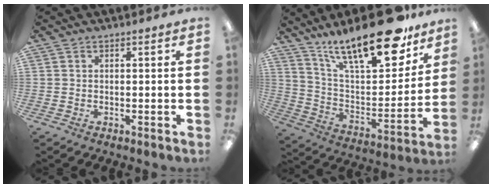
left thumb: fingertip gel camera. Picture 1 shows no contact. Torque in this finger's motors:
{"motor_torque": [0.83, 0.86, 1.42, -1.35, 0.25]}